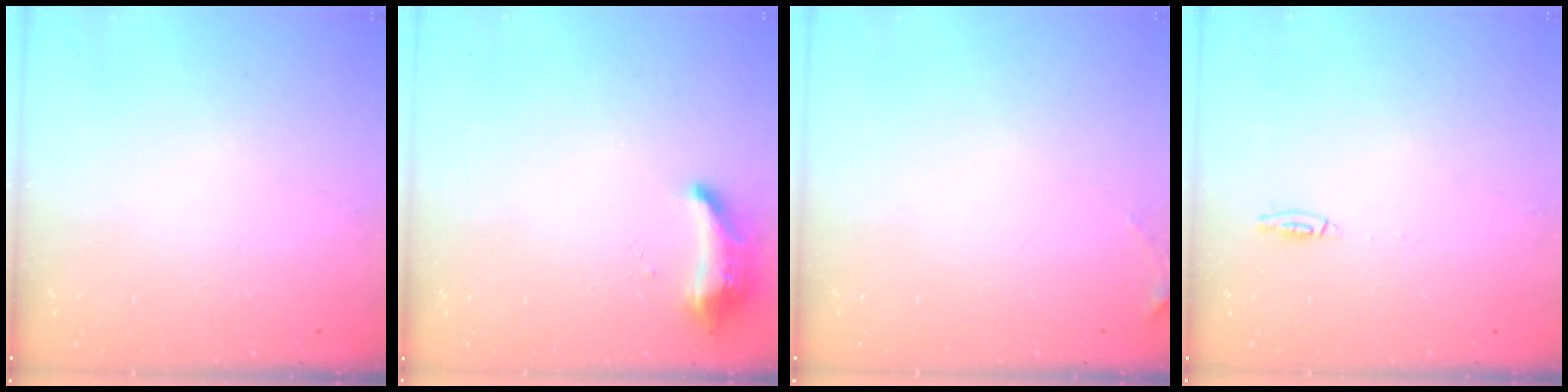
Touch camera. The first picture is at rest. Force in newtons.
{"total": 9.6, "press": 9.6, "slide": 0.5}
{"total": 5.4, "press": 5.1, "slide": 1.8}
{"total": 5.2, "press": 4.1, "slide": 3.2}